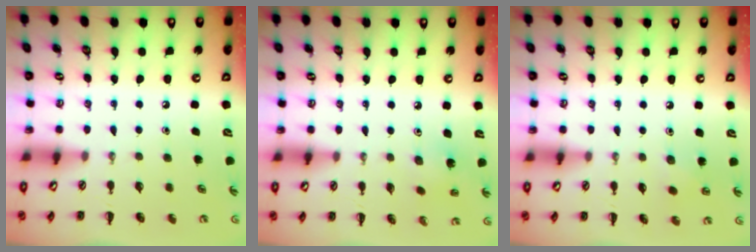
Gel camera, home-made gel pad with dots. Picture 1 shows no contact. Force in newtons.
{"total": 2.4, "press": 2.2, "slide": 0.8}
{"total": 3.0, "press": 2.9, "slide": 0.9}